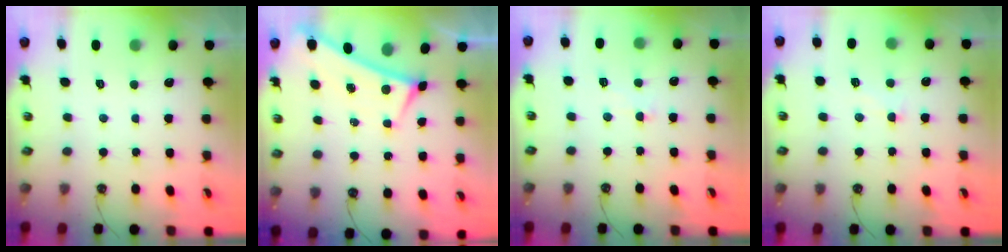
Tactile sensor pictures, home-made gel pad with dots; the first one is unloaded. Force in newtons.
{"total": 0.0}
{"total": 1.2, "press": 1.1, "slide": 0.5}
{"total": 0.8, "press": 0.6, "slide": 0.6}